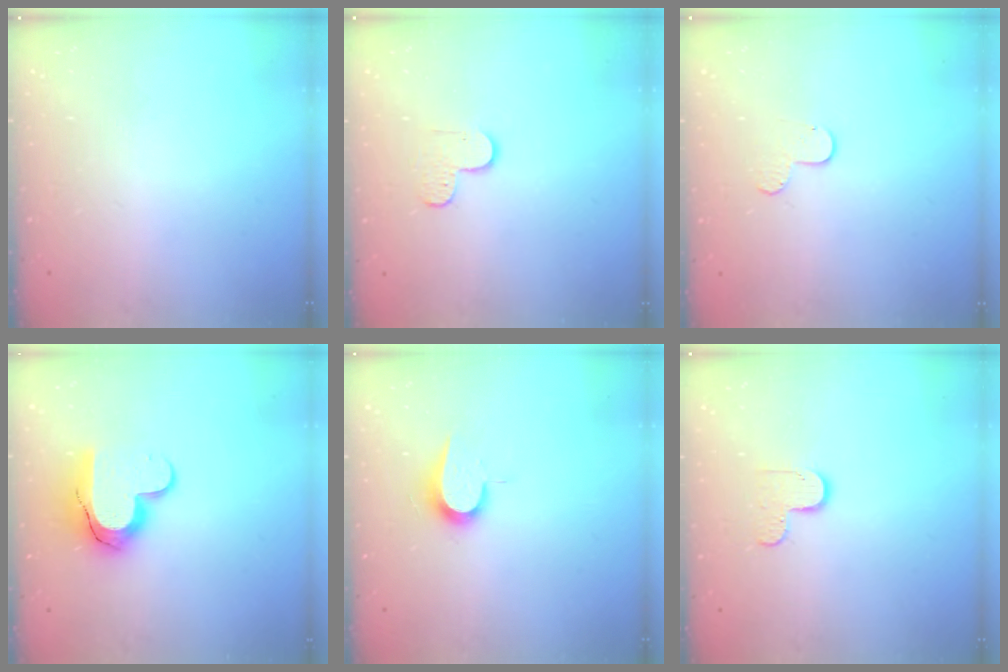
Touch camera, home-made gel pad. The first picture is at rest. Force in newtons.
{"total": 3.8, "press": 3.8, "slide": 0.4}
{"total": 6.5, "press": 6.5, "slide": 0.6}
{"total": 11.7, "press": 11.7, "slide": 0.8}
{"total": 7.4, "press": 7.4, "slide": 0.6}
{"total": 5.7, "press": 5.7, "slide": 0.3}